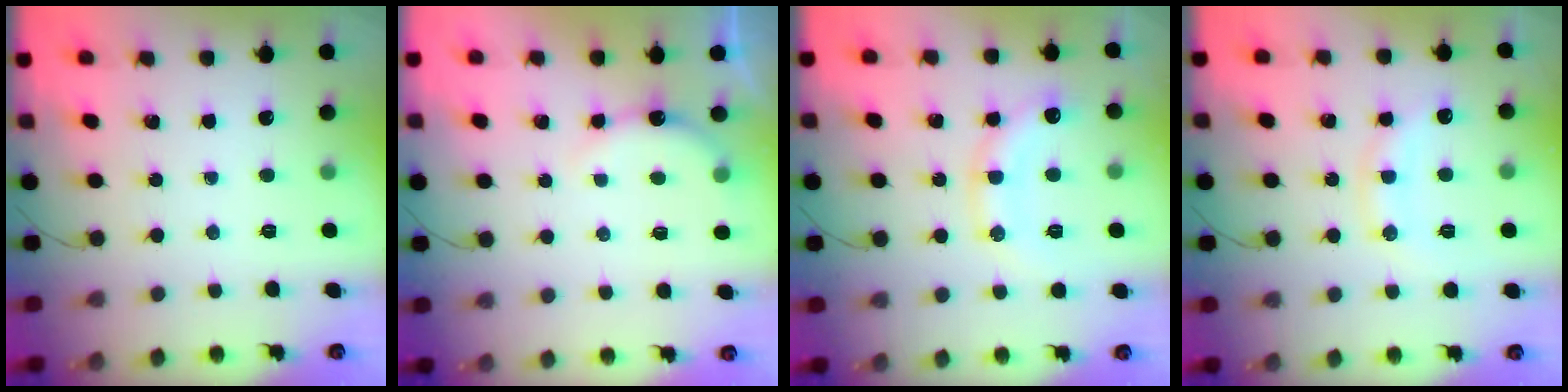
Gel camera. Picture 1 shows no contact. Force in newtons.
{"total": 5.0, "press": 4.9, "slide": 0.9}
{"total": 13.4, "press": 13.3, "slide": 1.3}
{"total": 11.8, "press": 11.7, "slide": 0.8}